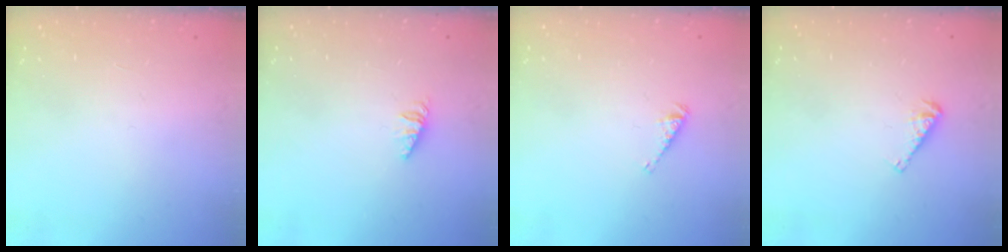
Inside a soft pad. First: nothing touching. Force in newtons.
{"total": 1.3, "press": 1.3, "slide": 0.3}
{"total": 3.3, "press": 3.3, "slide": 0.6}
{"total": 4.2, "press": 4.2, "slide": 0.1}